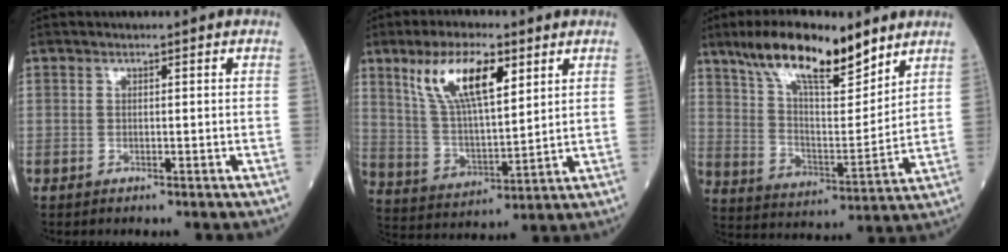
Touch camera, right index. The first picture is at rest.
{"total": 12.6, "force": [6.4, 3.8, 10.1], "torque": [-0.204, 0.014, 0.129]}
{"total": 16.7, "force": [11.9, 4.4, 10.9], "torque": [-0.198, 0.007, 0.216]}